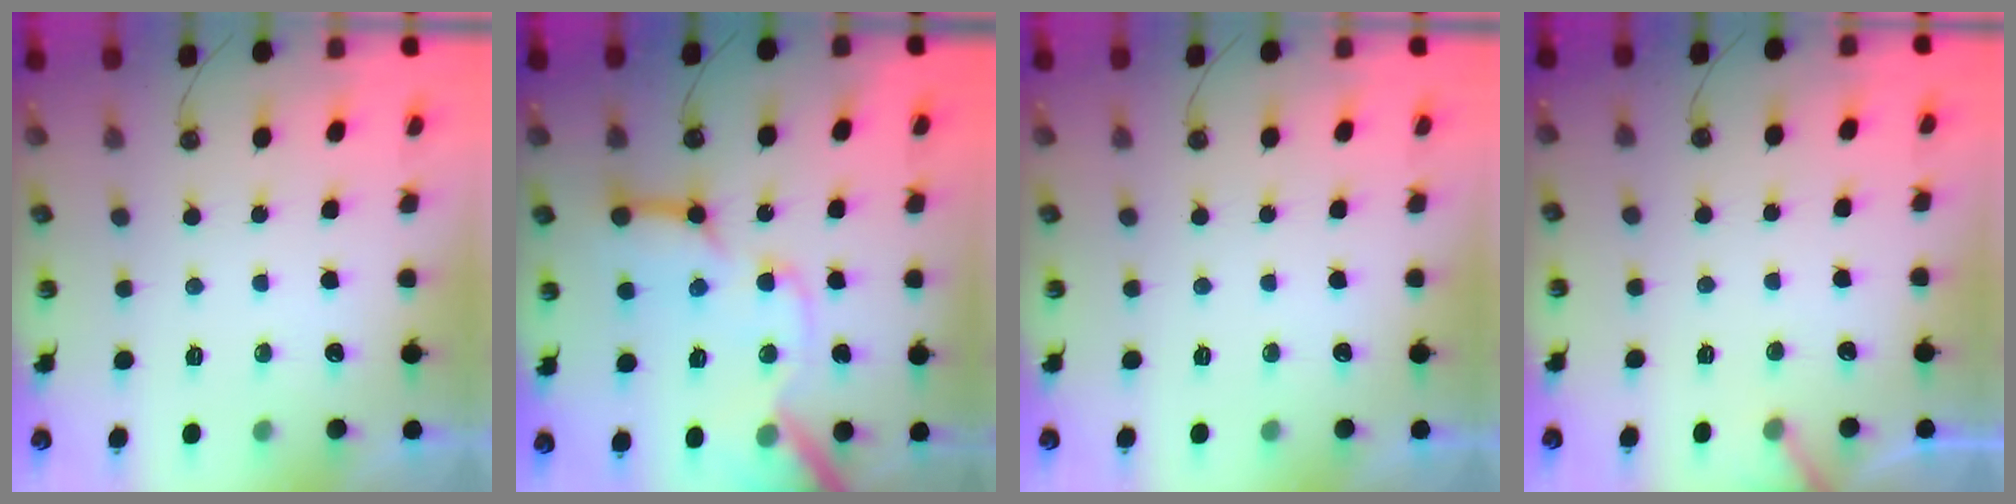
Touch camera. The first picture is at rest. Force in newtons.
{"total": 18.6, "press": 18.5, "slide": 2.3}
{"total": 0.0}
{"total": 3.7, "press": 3.7, "slide": 0.3}